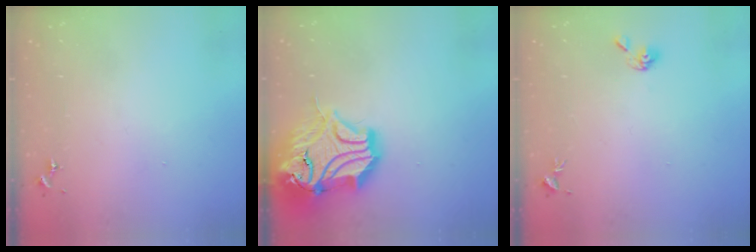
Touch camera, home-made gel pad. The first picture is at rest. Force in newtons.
{"total": 21.9, "press": 21.7, "slide": 2.9}
{"total": 5.2, "press": 5.1, "slide": 0.7}